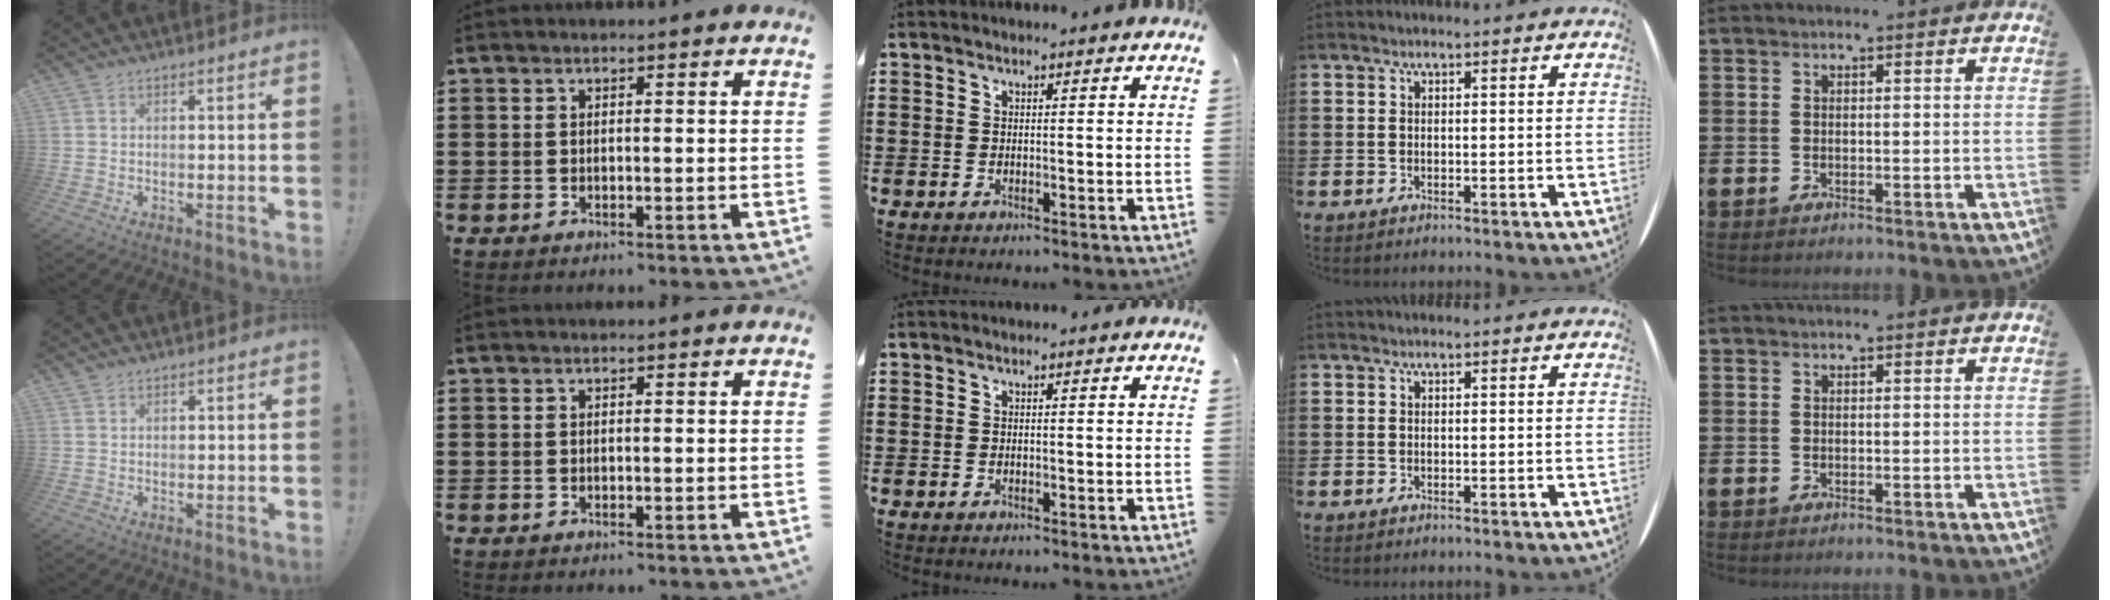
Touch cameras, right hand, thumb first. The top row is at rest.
{"thumb": {"total": 0.7, "force": [0.6, 0.4, 0.2], "torque": [0.001, -0.002, 0.010]}}